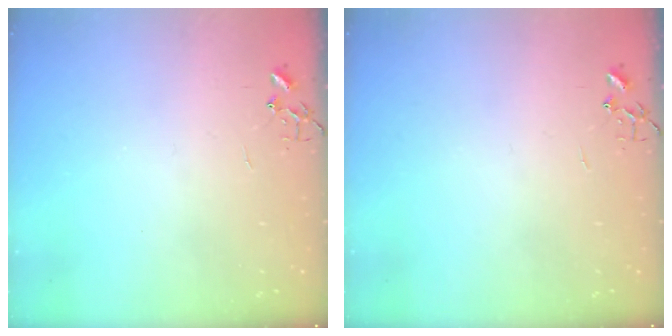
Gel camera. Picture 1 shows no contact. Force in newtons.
{"total": 0.0}